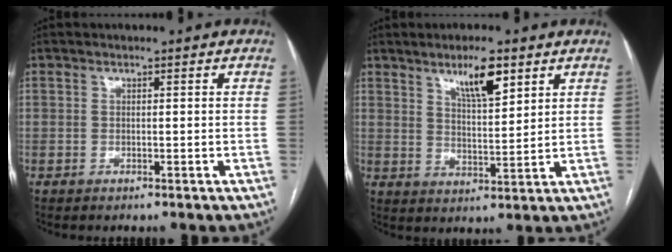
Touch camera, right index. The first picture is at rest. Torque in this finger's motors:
{"motor_torque": [0.46, 0.41, 0.13, 0.07]}